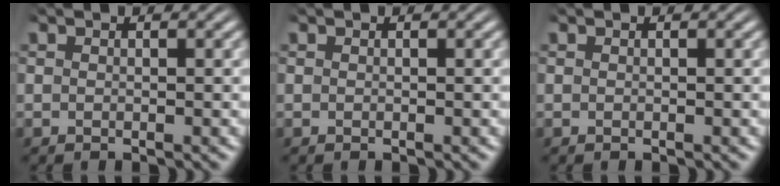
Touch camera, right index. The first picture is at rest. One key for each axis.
{"total": 0.0}
{"total": 0.0}